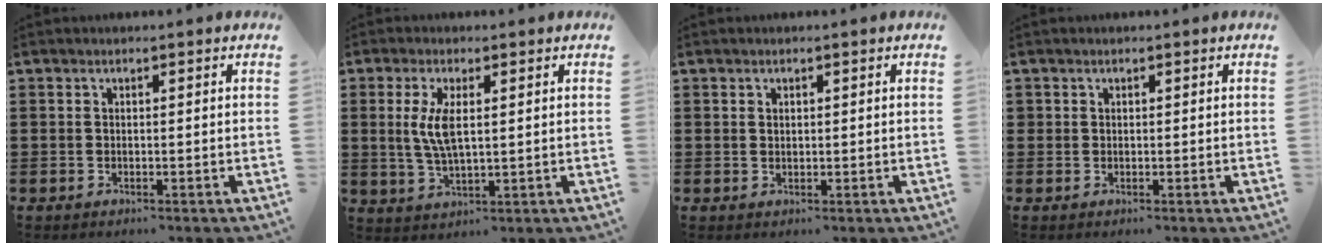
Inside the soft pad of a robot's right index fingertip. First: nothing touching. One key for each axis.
{"total": 5.6, "fx": 1.0, "fy": 1.9, "fz": 5.2, "tx": -0.118, "ty": 0.000, "tz": 0.011}
{"total": 0.7, "fx": 0.4, "fy": 0.5, "fz": 0.2, "tx": -0.006, "ty": 0.003, "tz": 0.009}
{"total": 0.6, "fx": 0.2, "fy": 0.6, "fz": 0.1, "tx": -0.002, "ty": 0.003, "tz": 0.005}